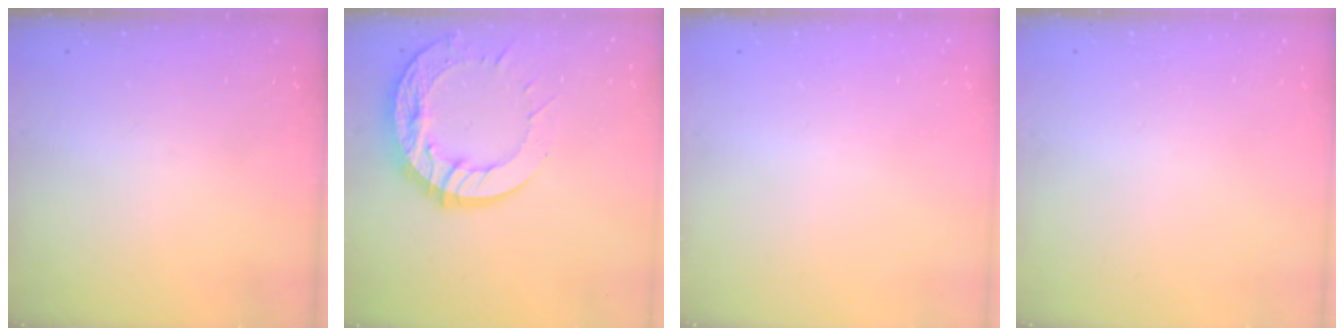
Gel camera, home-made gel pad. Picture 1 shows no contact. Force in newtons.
{"total": 15.9, "press": 15.8, "slide": 1.4}
{"total": 0.0}
{"total": 0.0}